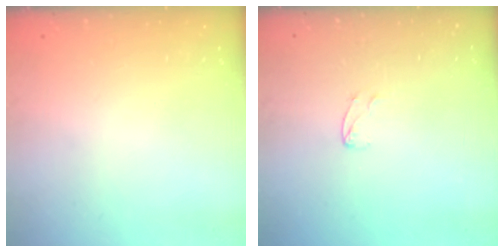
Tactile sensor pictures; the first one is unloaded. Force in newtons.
{"total": 3.4, "press": 3.4, "slide": 0.3}